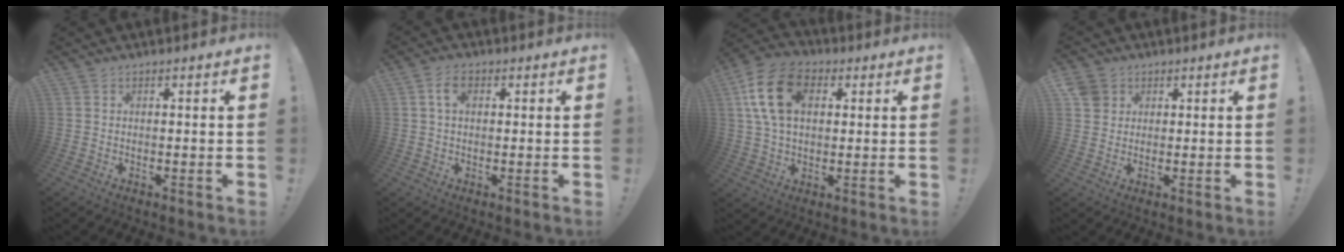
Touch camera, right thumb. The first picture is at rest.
{"total": 4.7, "force": [1.4, 2.8, 3.5], "torque": [-0.062, 0.006, 0.023]}
{"total": 16.1, "force": [4.7, 10.6, 11.1], "torque": [-0.222, 0.004, 0.089]}
{"total": 5.2, "force": [2.0, 4.6, 1.3], "torque": [-0.022, -0.001, 0.042]}